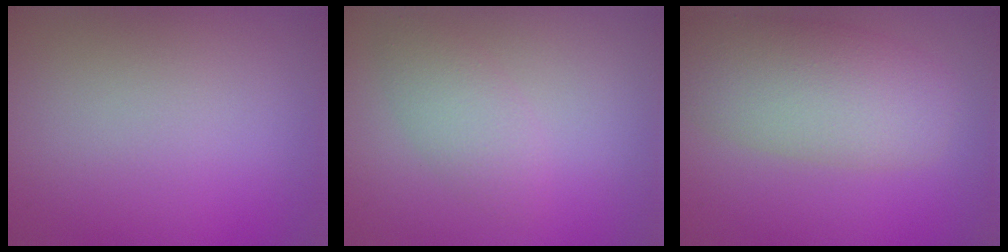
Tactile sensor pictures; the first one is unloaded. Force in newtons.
{"total": 2.4, "press": 2.4, "slide": 0.0}
{"total": 6.8, "press": 6.8, "slide": 0.4}